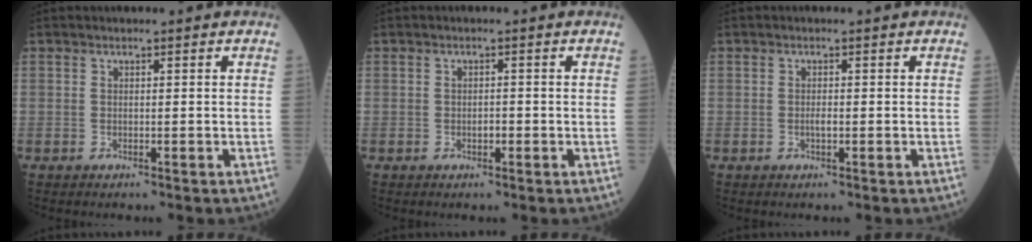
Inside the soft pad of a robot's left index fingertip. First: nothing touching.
{"total": 1.2, "force": [-0.4, 0.6, 0.9], "torque": [-0.016, 0.001, -0.007]}
{"total": 1.0, "force": [-0.2, 0.2, 0.9], "torque": [-0.020, 0.000, -0.004]}